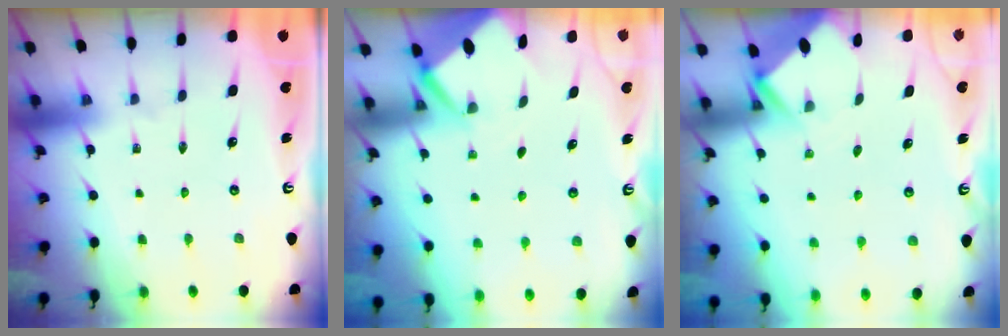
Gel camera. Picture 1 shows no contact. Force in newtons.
{"total": 2.7, "press": 2.7, "slide": 0.2}
{"total": 2.5, "press": 2.5, "slide": 0.2}